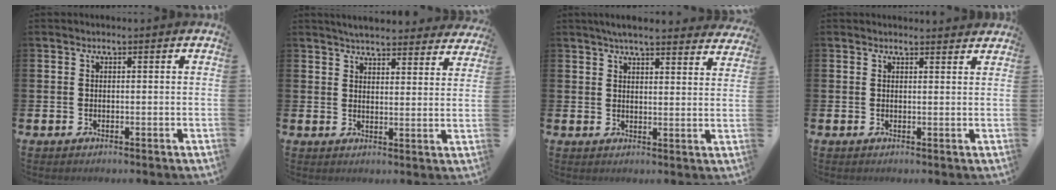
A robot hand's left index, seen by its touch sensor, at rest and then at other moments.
{"total": 4.8, "force": [4.7, 0.6, 0.8], "torque": [-0.021, -0.029, 0.083]}
{"total": 5.0, "force": [4.8, 0.3, 1.6], "torque": [-0.033, -0.020, 0.084]}
{"total": 1.3, "force": [1.3, 0.1, 0.0], "torque": [0.005, -0.008, 0.023]}